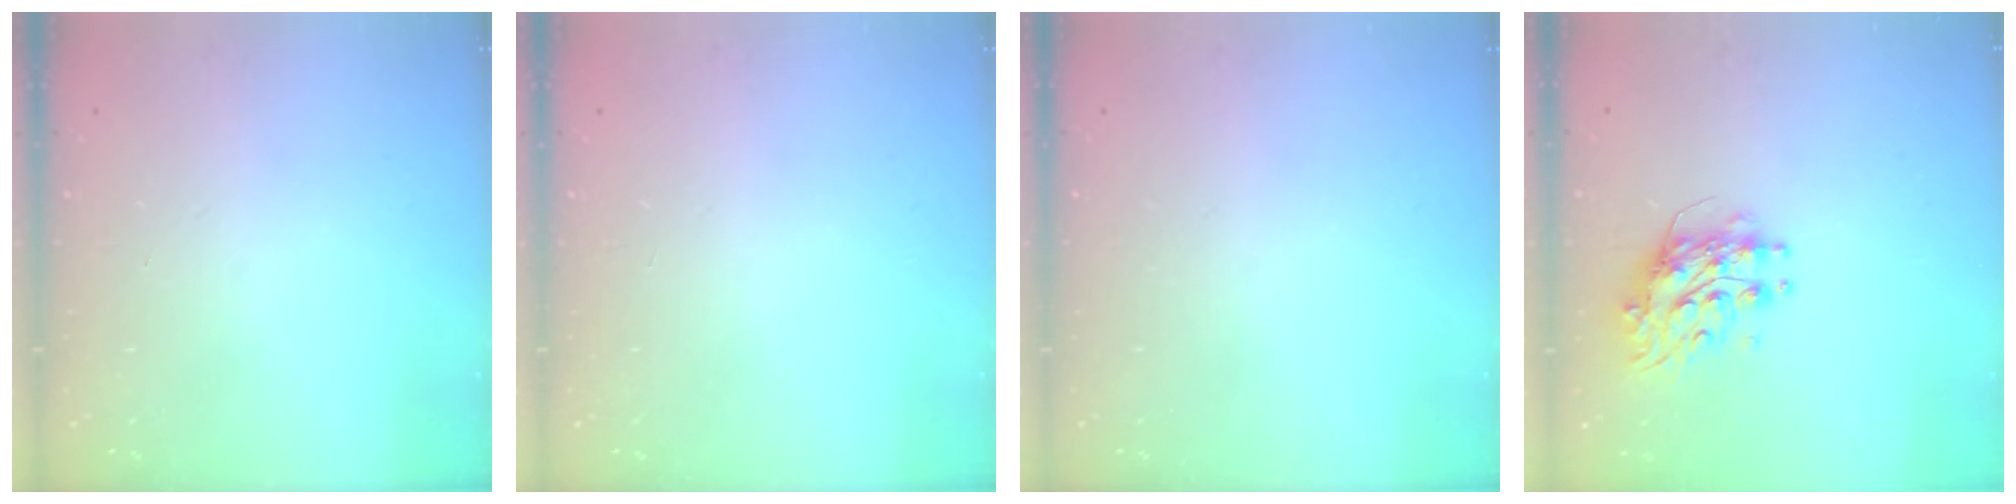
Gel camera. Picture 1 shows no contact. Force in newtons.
{"total": 0.0}
{"total": 0.0}
{"total": 8.9, "press": 8.9, "slide": 0.5}